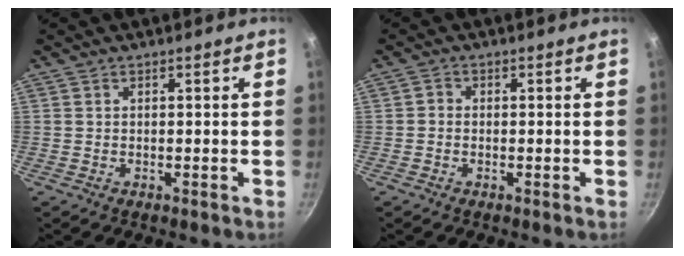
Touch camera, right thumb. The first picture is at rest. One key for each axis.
{"total": 1.0, "fx": -0.5, "fy": 0.8, "fz": 0.3, "tx": -0.004, "ty": 0.003, "tz": -0.012}